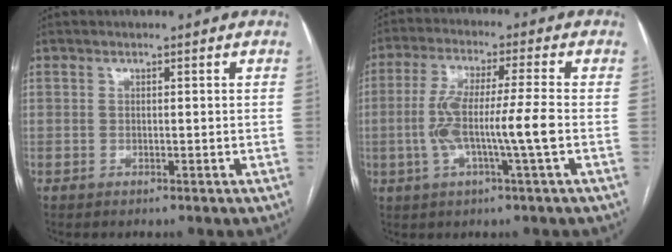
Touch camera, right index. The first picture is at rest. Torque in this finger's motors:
{"motor_torque": [1.43, -0.03, 0.40, 0.21]}